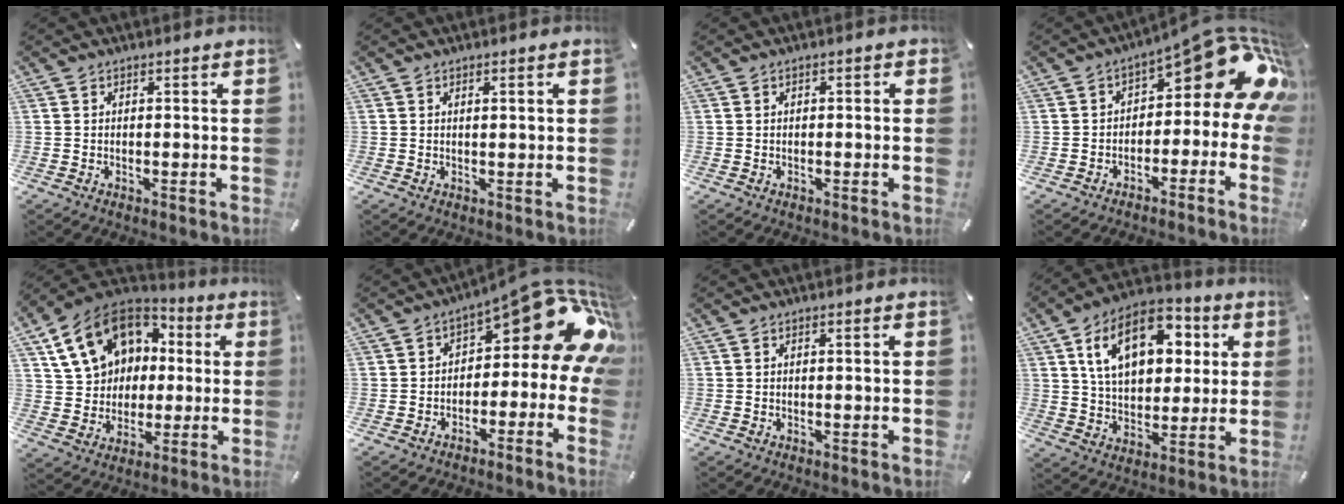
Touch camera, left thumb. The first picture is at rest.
{"total": 1.1, "force": [0.4, 0.1, 1.0], "torque": [-0.019, -0.001, 0.007]}
{"total": 1.0, "force": [-0.1, 0.6, 0.8], "torque": [-0.014, 0.003, -0.004]}
{"total": 13.0, "force": [5.8, 5.8, 10.0], "torque": [-0.126, -0.049, 0.090]}
{"total": 17.0, "force": [5.5, 13.9, 8.0], "torque": [-0.163, -0.011, 0.111]}
{"total": 14.3, "force": [6.3, 6.1, 11.2], "torque": [-0.149, -0.045, 0.099]}
{"total": 0.6, "force": [0.1, 0.0, 0.6], "torque": [-0.009, -0.001, 0.002]}
{"total": 17.9, "force": [7.2, 11.3, 11.9], "torque": [-0.201, -0.009, 0.125]}